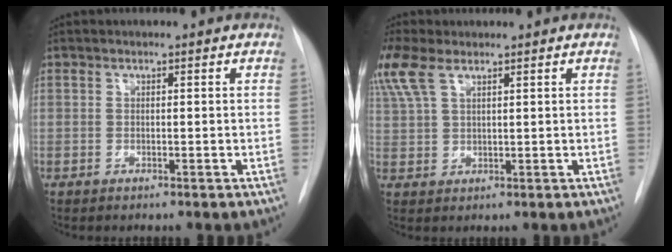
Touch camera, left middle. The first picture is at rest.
{"total": 7.8, "force": [5.1, 3.1, 5.0], "torque": [-0.136, 0.021, 0.110]}